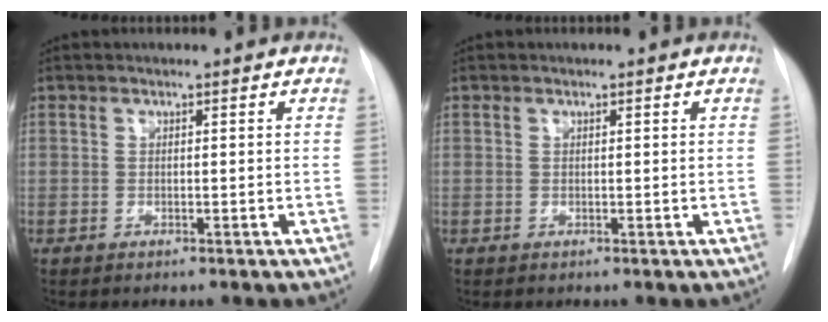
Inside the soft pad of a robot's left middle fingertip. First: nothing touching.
{"total": 0.0}